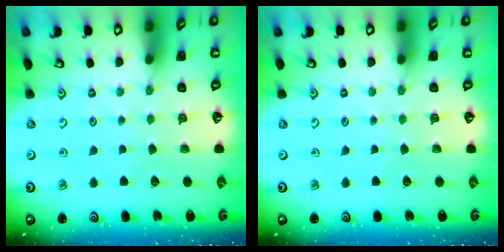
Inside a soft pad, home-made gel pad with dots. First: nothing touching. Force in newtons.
{"total": 0.0}